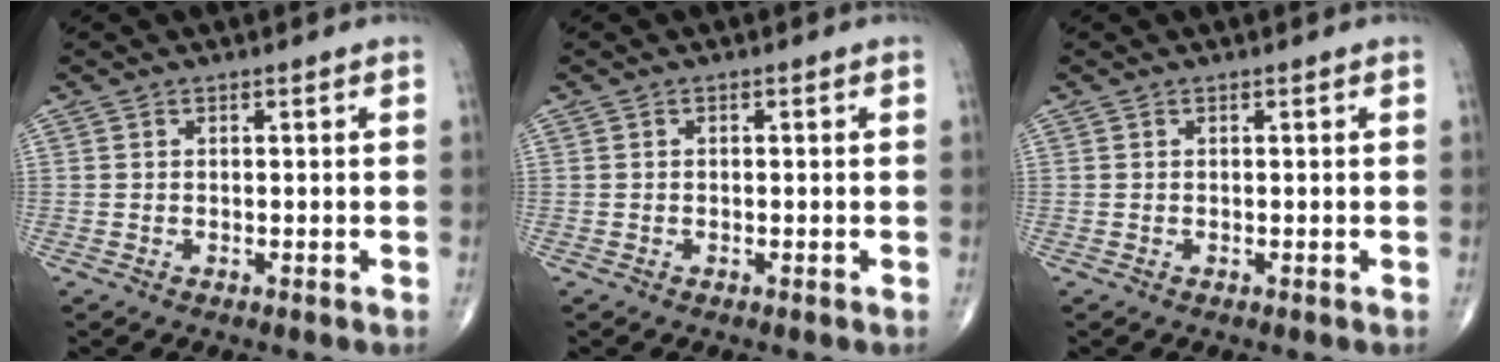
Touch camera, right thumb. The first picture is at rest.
{"total": 0.0}
{"total": 0.0}